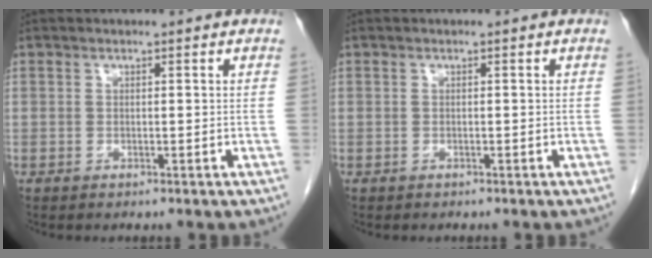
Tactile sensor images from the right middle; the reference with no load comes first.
{"total": 0.0}